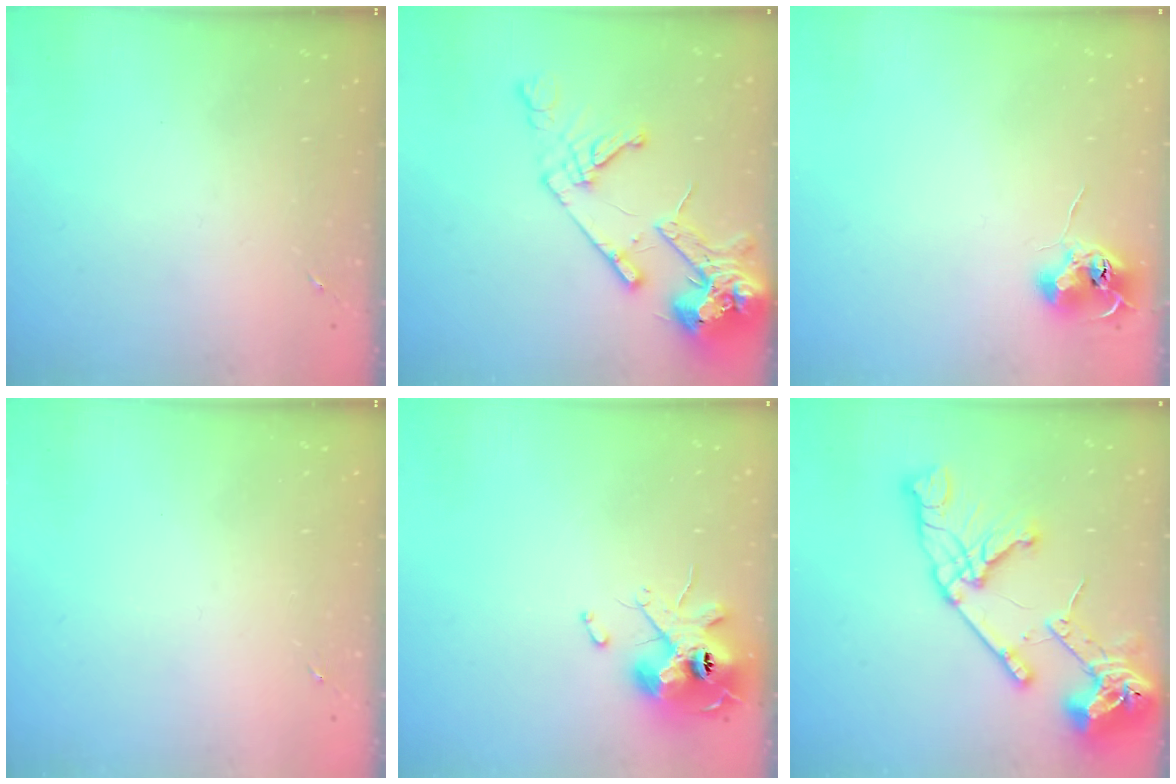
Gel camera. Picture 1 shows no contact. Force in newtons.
{"total": 16.9, "press": 16.7, "slide": 2.4}
{"total": 7.8, "press": 7.8, "slide": 0.8}
{"total": 0.0}
{"total": 11.9, "press": 11.7, "slide": 1.7}
{"total": 24.0, "press": 23.9, "slide": 2.5}